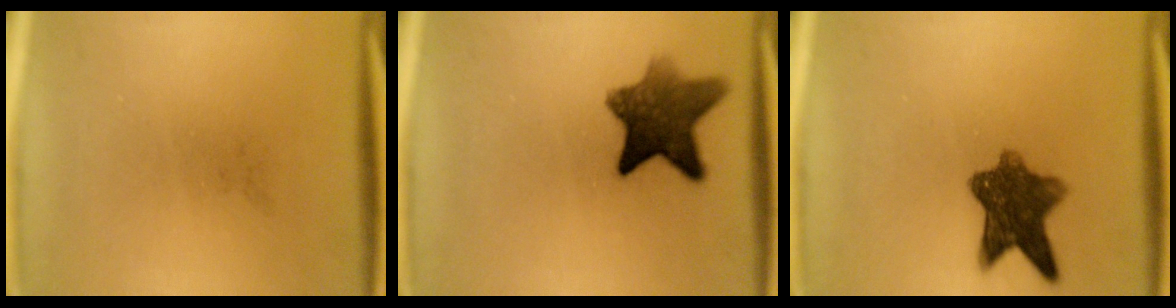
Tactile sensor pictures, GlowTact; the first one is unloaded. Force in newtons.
{"total": 9.4}
{"total": 8.7}